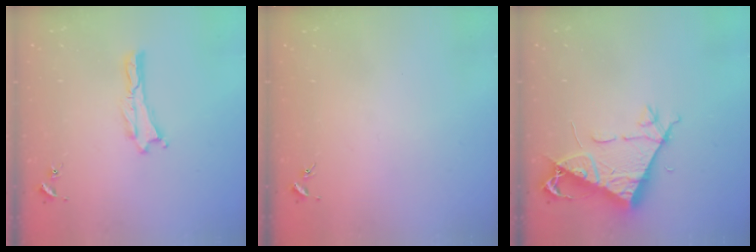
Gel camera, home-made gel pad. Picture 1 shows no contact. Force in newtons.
{"total": 0.0}
{"total": 8.2, "press": 8.1, "slide": 1.2}